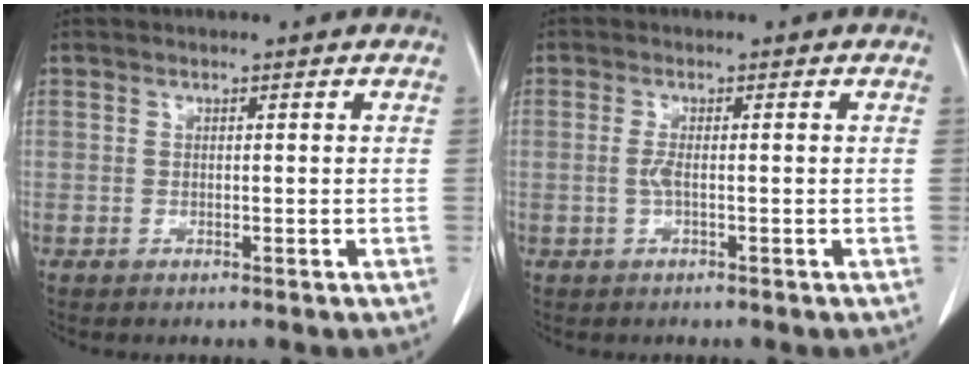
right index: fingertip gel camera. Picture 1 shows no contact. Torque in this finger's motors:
{"motor_torque": [0.04, 0.00, 0.03, 0.02]}